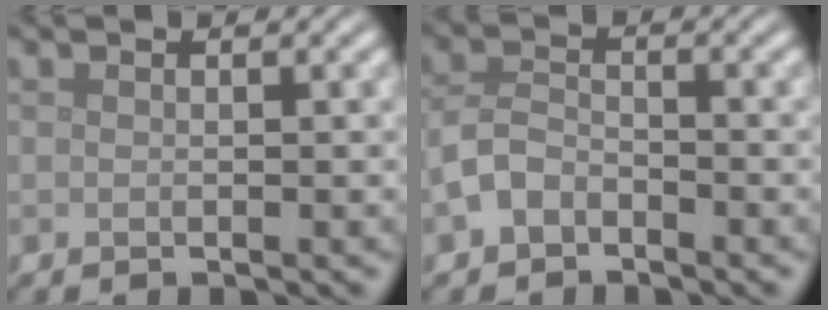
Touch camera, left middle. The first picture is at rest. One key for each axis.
{"total": 2.6, "fx": -1.4, "fy": 1.7, "fz": 1.5, "tx": -0.030, "ty": 0.009, "tz": -0.036}